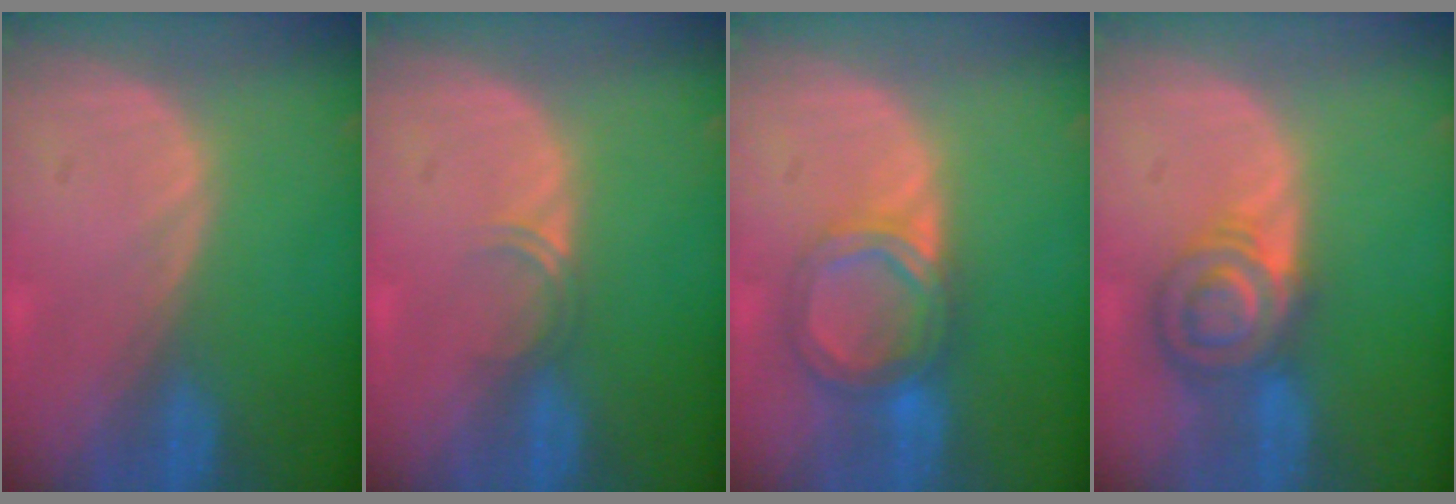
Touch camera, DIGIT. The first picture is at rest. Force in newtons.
{"total": 1.7, "press": 1.4, "slide": 1.0}
{"total": 6.5, "press": 5.8, "slide": 3.1}
{"total": 6.8, "press": 6.5, "slide": 2.2}